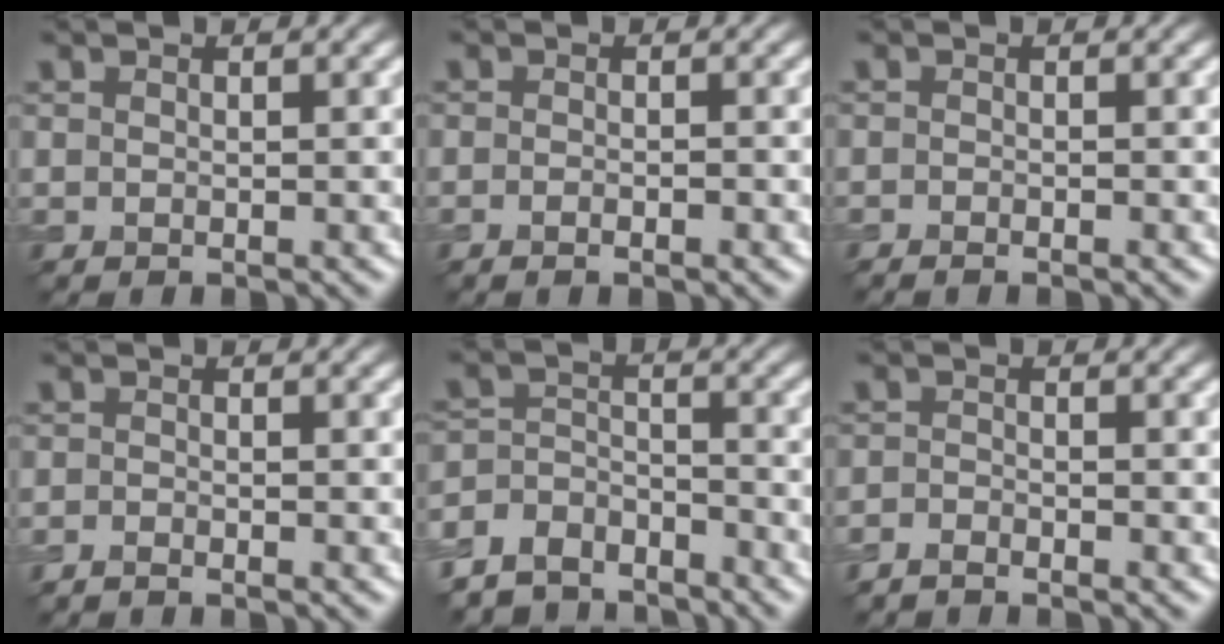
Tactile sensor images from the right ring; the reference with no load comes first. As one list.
[{"total": 1.7, "force": [-0.5, 0.7, 1.4], "torque": [-0.008, 0.001, -0.013]}, {"total": 0.7, "force": [-0.6, 0.1, 0.4], "torque": [-0.007, -0.002, -0.010]}, {"total": 0.9, "force": [-0.8, 0.2, 0.4], "torque": [-0.007, -0.003, -0.019]}, {"total": 6.4, "force": [-5.6, 2.8, 1.0], "torque": [-0.020, -0.008, -0.111]}, {"total": 1.7, "force": [-1.6, 0.4, 0.4], "torque": [-0.008, -0.002, -0.037]}]